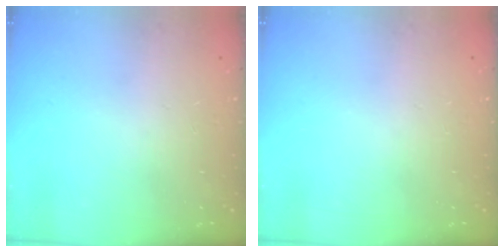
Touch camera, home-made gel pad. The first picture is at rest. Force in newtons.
{"total": 0.0}